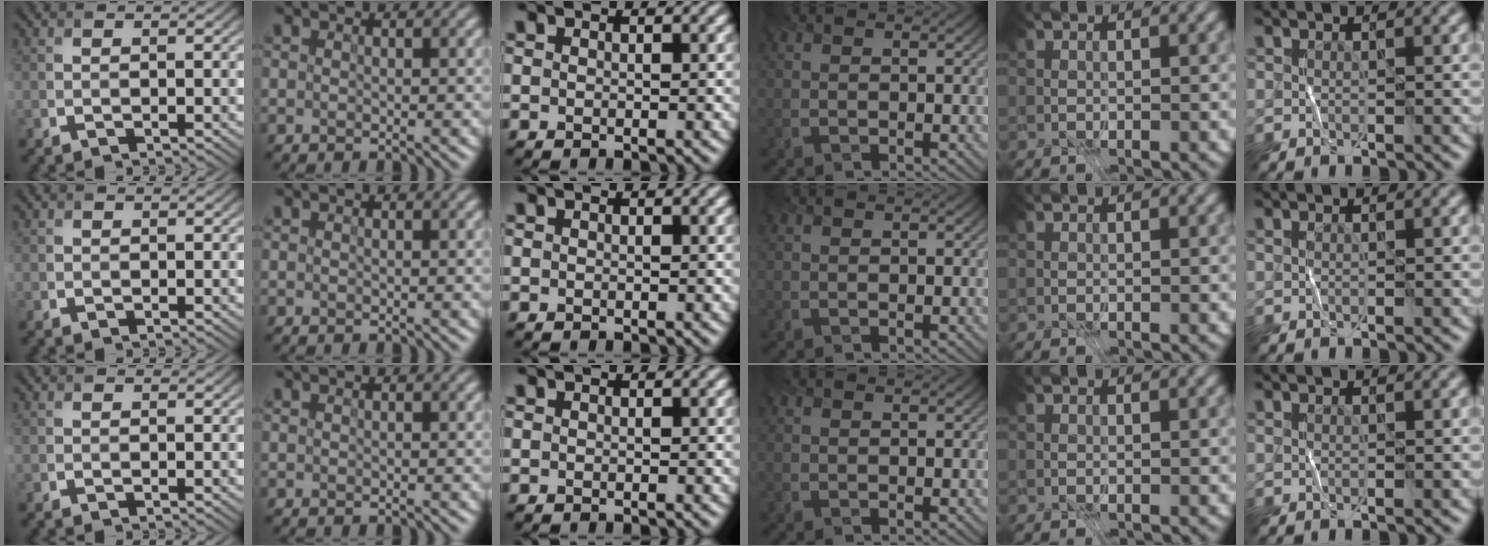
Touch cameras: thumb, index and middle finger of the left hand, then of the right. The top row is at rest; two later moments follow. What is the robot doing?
{"motion": "fold", "object": "receipt paper"}